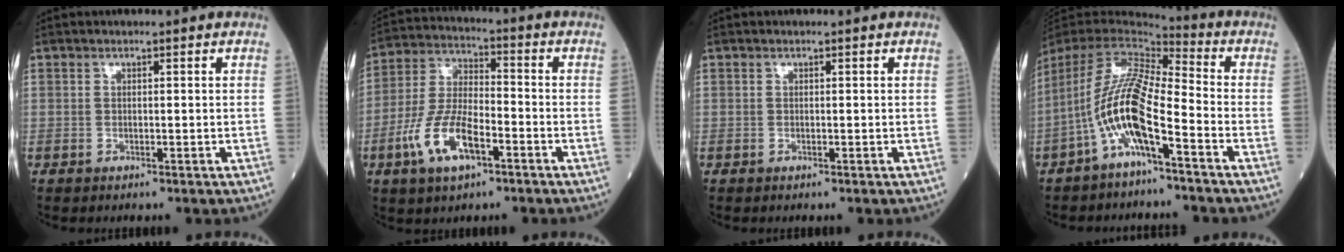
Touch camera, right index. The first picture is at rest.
{"total": 11.1, "force": [-4.9, 4.0, 9.1], "torque": [-0.200, 0.001, -0.093]}
{"total": 0.0}
{"total": 12.9, "force": [-5.7, 2.0, 11.4], "torque": [-0.239, 0.003, -0.113]}